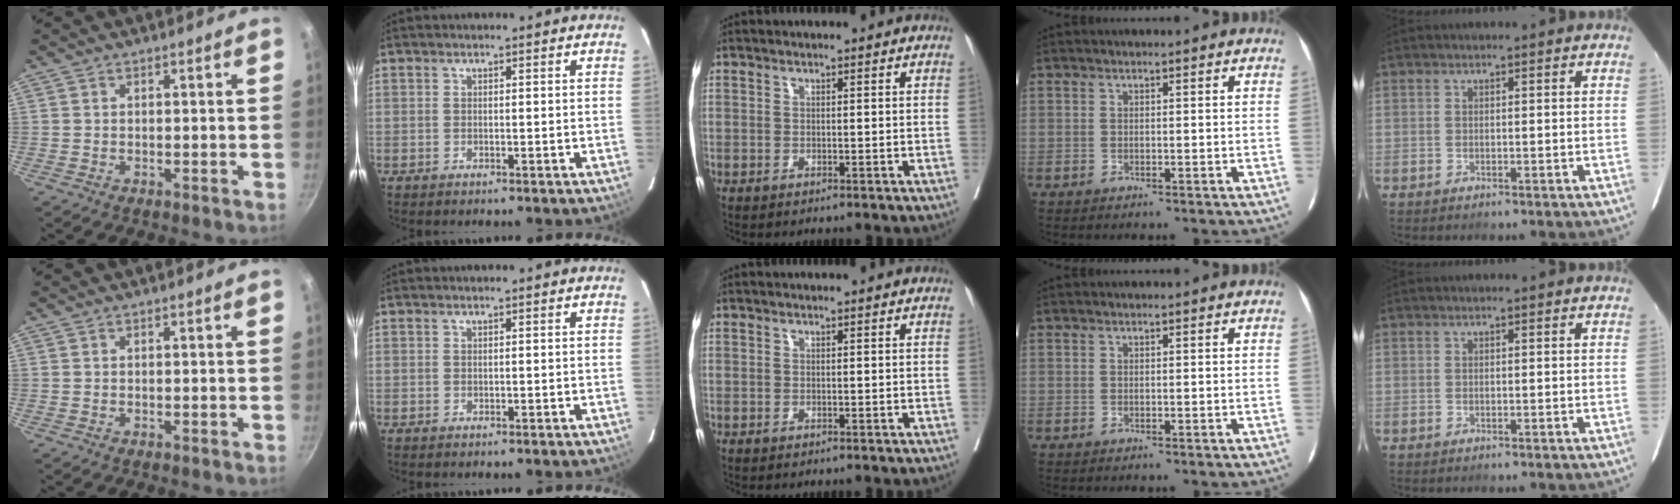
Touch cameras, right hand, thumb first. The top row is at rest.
{}